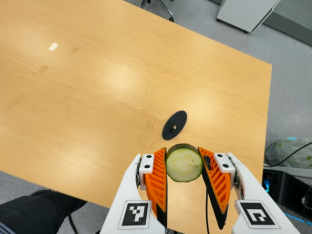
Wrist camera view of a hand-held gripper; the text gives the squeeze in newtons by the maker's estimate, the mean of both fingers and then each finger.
{"total": 9.7, "left": 9.2, "right": 10.3}